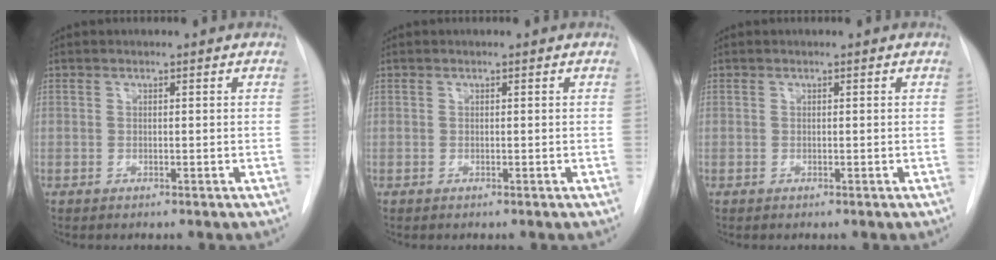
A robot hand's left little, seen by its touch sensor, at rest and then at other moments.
{"total": 0.0}
{"total": 0.0}